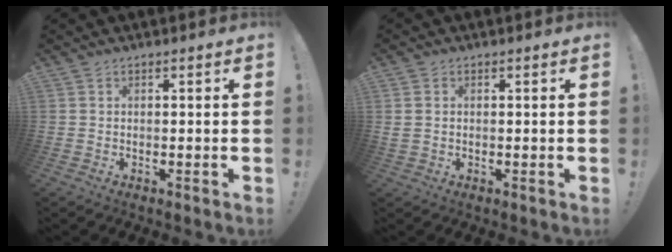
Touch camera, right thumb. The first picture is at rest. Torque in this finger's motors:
{"motor_torque": [-0.16, 0.10, 0.12, 0.12, 0.09]}